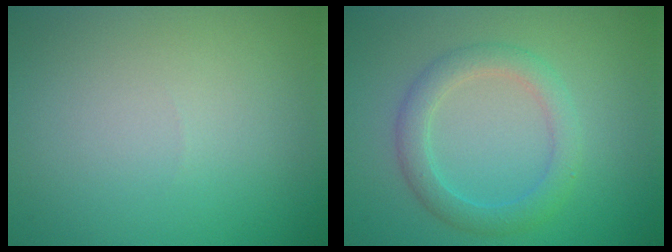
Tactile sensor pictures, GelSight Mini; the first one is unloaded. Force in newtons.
{"total": 3.1, "press": 3.1, "slide": 0.1}